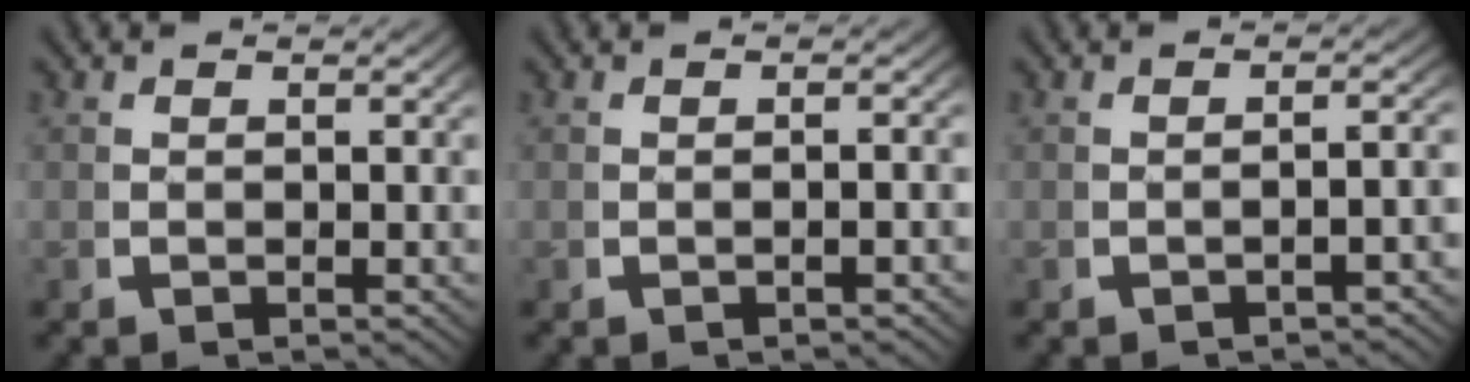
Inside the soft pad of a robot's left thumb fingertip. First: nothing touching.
{"total": 0.9, "force": [-0.6, 0.1, 0.7], "torque": [-0.014, 0.007, -0.012]}
{"total": 2.2, "force": [-1.5, 0.3, 1.6], "torque": [-0.029, 0.007, -0.021]}